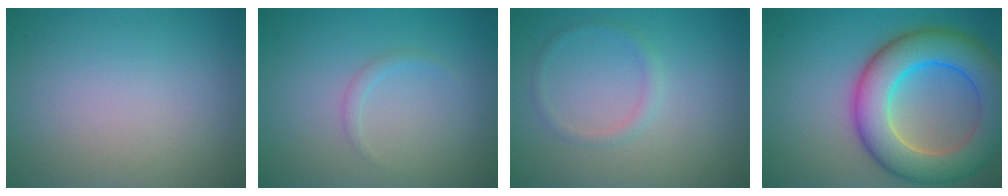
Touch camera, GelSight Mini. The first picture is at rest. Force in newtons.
{"total": 0.9, "press": 0.9, "slide": 0.0}
{"total": 1.2, "press": 1.2, "slide": 0.0}
{"total": 10.1, "press": 10.1, "slide": 0.3}